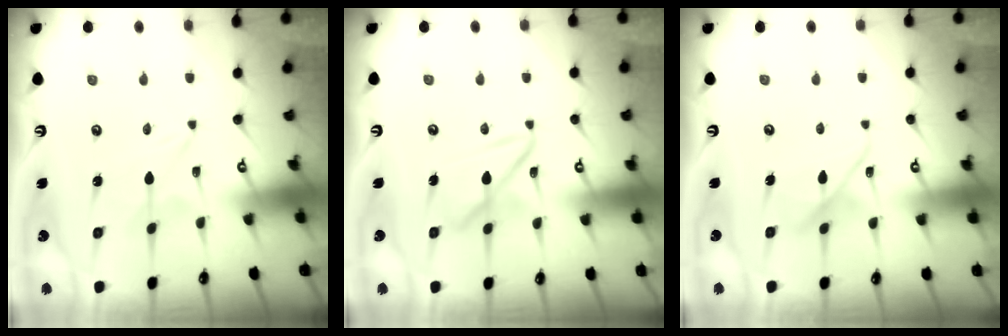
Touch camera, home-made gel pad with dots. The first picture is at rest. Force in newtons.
{"total": 11.2, "press": 11.1, "slide": 1.2}
{"total": 9.7, "press": 9.7, "slide": 0.7}